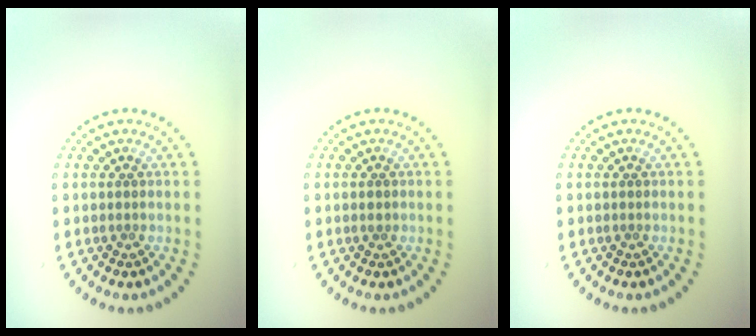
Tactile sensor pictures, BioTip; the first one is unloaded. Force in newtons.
{"total": 0.5, "press": 0.5, "slide": 0.0}
{"total": 0.0}